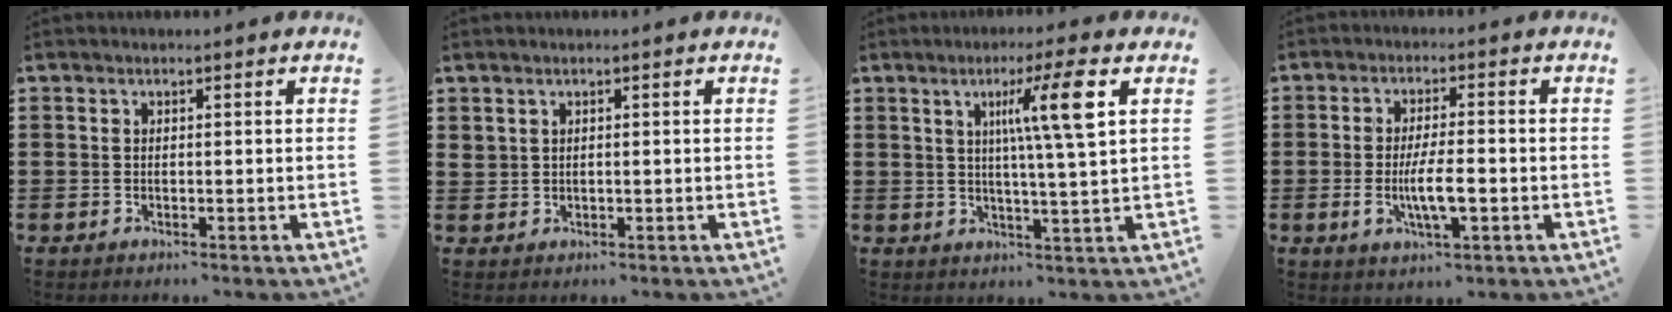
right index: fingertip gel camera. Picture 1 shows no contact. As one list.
[{"total": 0.9, "force": [0.6, 0.6, 0.4], "torque": [-0.010, 0.004, 0.012]}, {"total": 8.8, "force": [3.1, -0.2, 8.2], "torque": [-0.151, -0.004, 0.041]}, {"total": 6.3, "force": [-1.5, 1.6, 5.9], "torque": [-0.119, -0.007, -0.029]}]